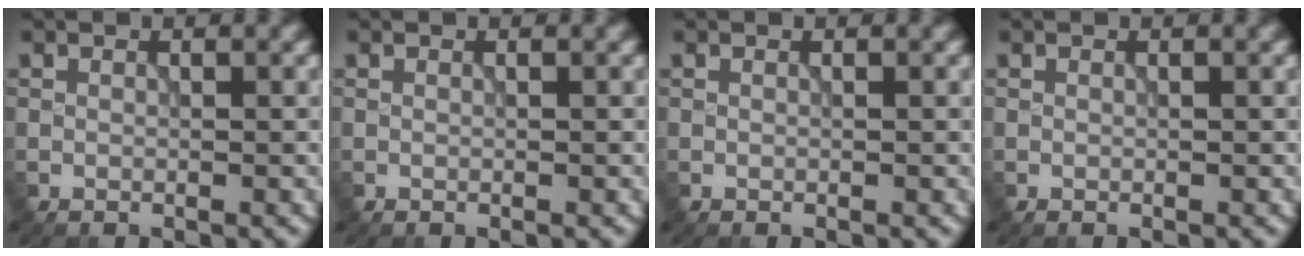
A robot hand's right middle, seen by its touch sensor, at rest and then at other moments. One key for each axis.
{"total": 0.0}
{"total": 0.0}
{"total": 0.0}